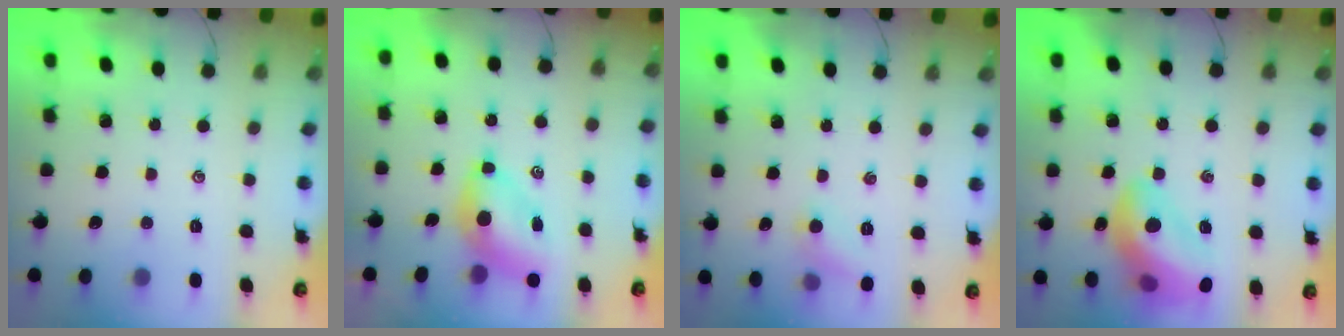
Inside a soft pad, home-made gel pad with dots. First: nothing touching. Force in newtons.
{"total": 6.8, "press": 6.6, "slide": 1.8}
{"total": 5.5, "press": 5.2, "slide": 1.7}
{"total": 16.3, "press": 16.1, "slide": 2.3}